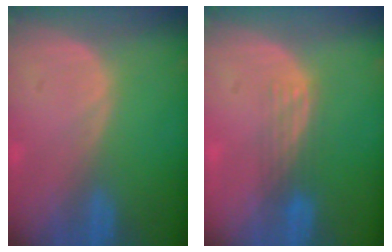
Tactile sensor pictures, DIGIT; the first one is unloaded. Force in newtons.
{"total": 2.9, "press": 2.8, "slide": 1.0}